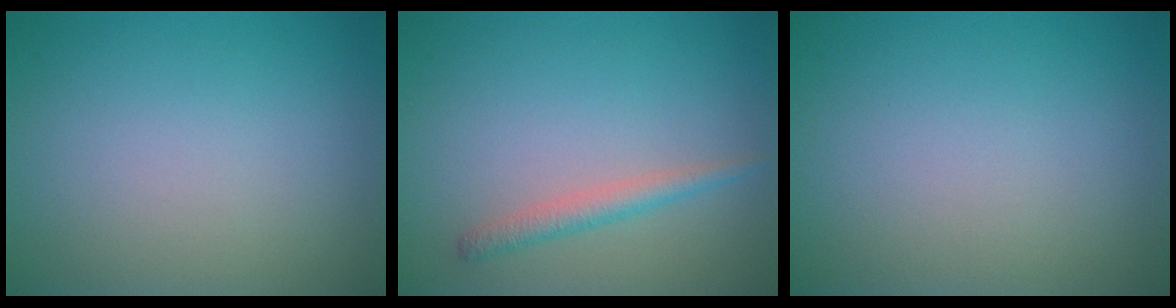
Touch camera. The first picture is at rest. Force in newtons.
{"total": 1.8, "press": 1.8, "slide": 0.1}
{"total": 0.0}